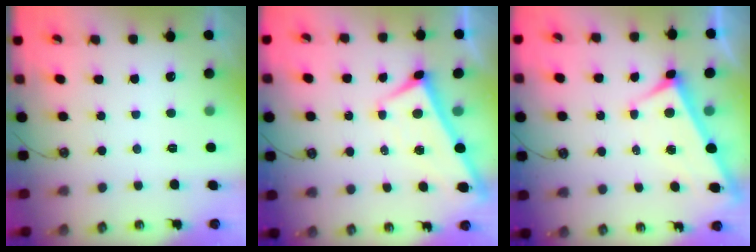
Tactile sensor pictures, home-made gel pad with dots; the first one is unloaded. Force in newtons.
{"total": 2.2, "press": 2.2, "slide": 0.3}
{"total": 3.4, "press": 3.4, "slide": 0.2}